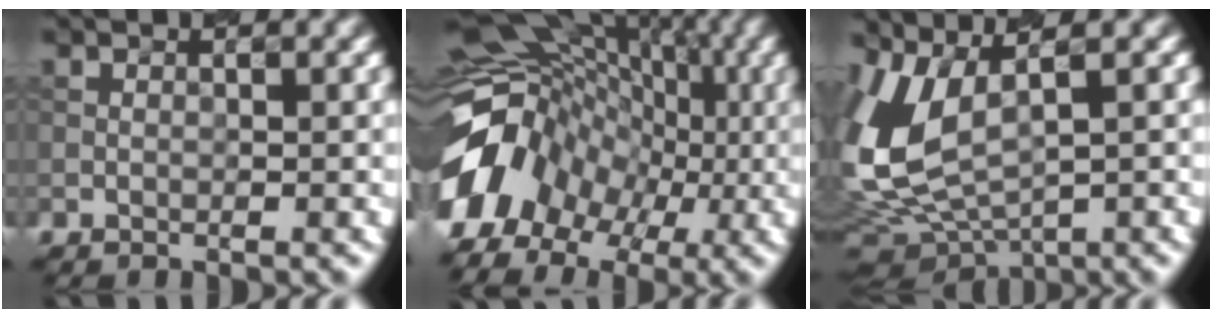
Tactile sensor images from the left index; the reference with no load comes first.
{"total": 11.0, "force": [-3.7, 8.5, 5.8], "torque": [-0.108, 0.011, -0.066]}
{"total": 8.5, "force": [0.8, 4.2, 7.4], "torque": [-0.182, -0.010, 0.031]}